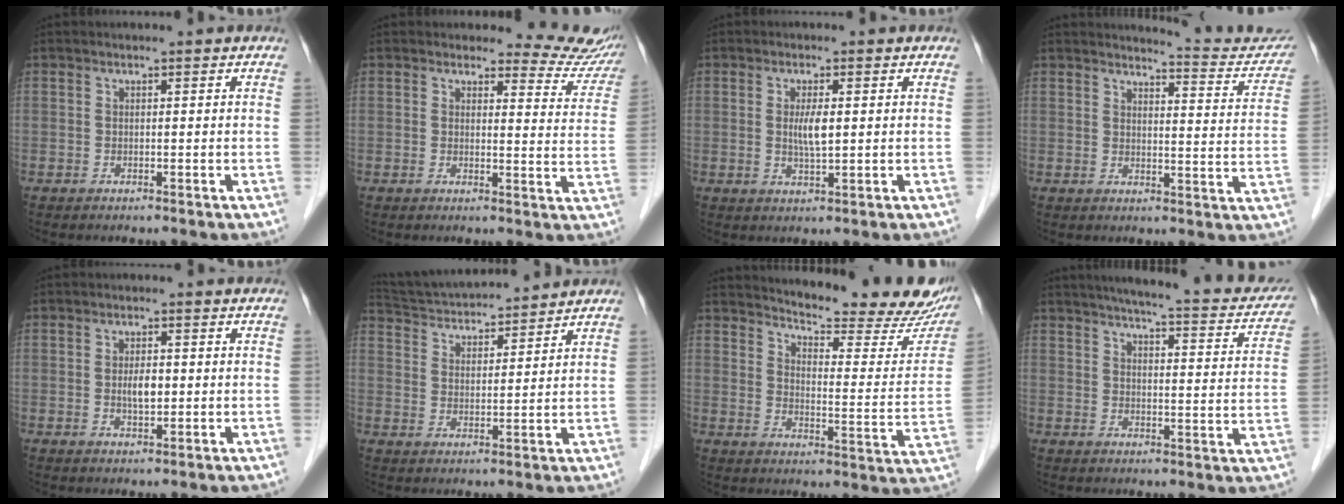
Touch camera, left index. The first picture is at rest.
{"total": 9.0, "force": [8.6, 2.4, 0.0], "torque": [0.032, -0.053, 0.065]}
{"total": 3.3, "force": [0.2, 0.6, 3.2], "torque": [-0.062, -0.006, 0.005]}
{"total": 11.0, "force": [10.8, 1.3, 1.8], "torque": [-0.002, -0.045, 0.105]}
{"total": 2.9, "force": [-0.3, 1.2, 2.6], "torque": [-0.047, -0.003, -0.003]}
{"total": 13.5, "force": [12.7, 1.4, 4.3], "torque": [-0.084, 0.026, 0.210]}
{"total": 21.6, "force": [19.5, 3.1, 8.6], "torque": [-0.116, -0.082, 0.234]}
{"total": 20.5, "force": [17.5, 3.4, 10.0], "torque": [-0.128, -0.009, 0.203]}